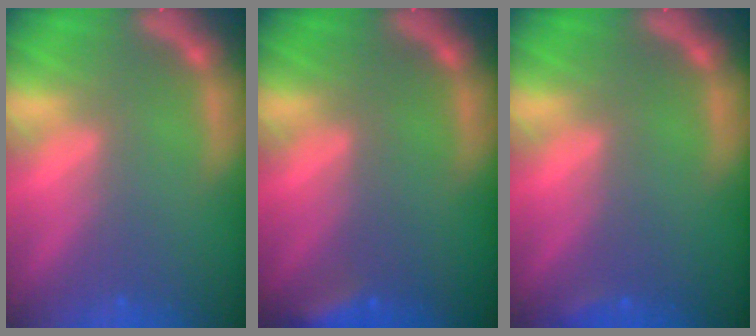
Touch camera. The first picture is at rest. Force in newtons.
{"total": 2.9}
{"total": 0.9}